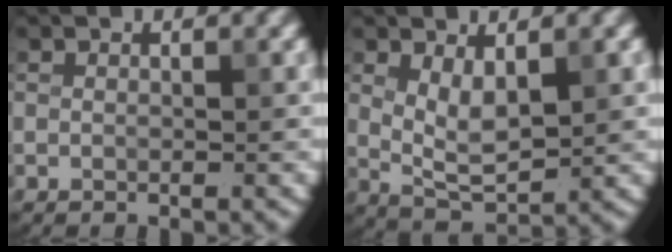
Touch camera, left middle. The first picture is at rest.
{"total": 3.6, "force": [1.1, 1.5, 3.1], "torque": [-0.065, -0.008, 0.025]}